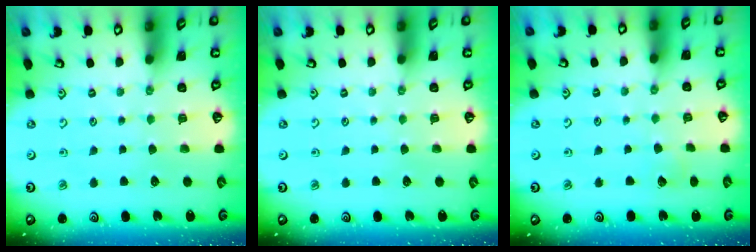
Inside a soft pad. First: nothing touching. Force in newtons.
{"total": 0.0}
{"total": 2.7, "press": 2.7, "slide": 0.3}